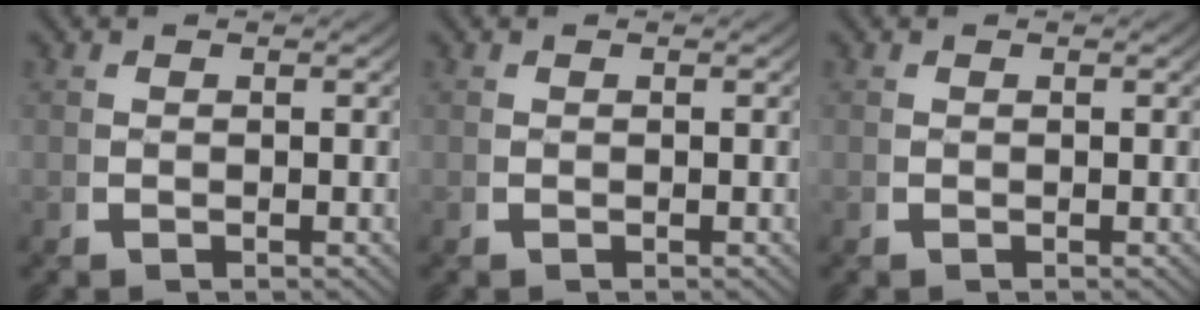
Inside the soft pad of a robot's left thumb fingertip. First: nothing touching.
{"total": 0.0}
{"total": 0.0}